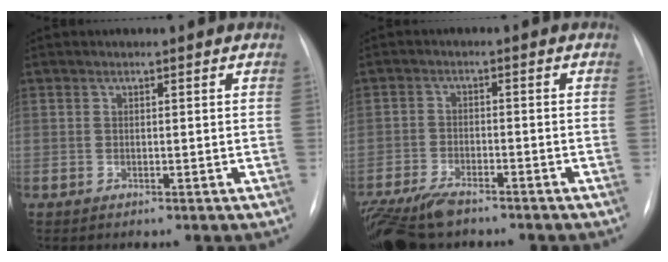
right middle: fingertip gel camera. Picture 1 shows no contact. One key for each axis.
{"total": 10.0, "fx": -8.0, "fy": 3.0, "fz": 5.2, "tx": -0.097, "ty": -0.019, "tz": -0.137}